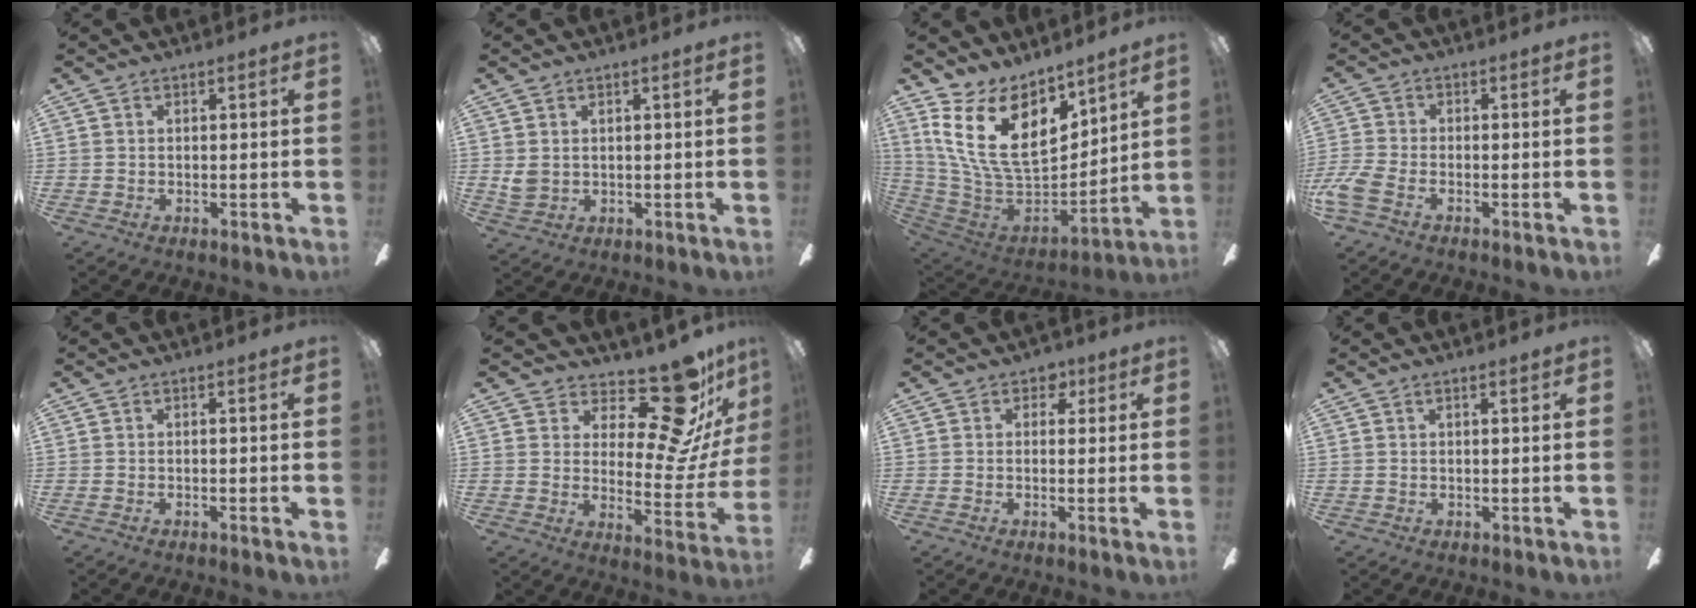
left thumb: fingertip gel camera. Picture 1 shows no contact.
{"total": 2.6, "force": [1.0, 1.8, 1.6], "torque": [-0.033, 0.003, 0.020]}
{"total": 22.4, "force": [10.5, 12.6, 15.2], "torque": [-0.300, -0.065, 0.194]}
{"total": 5.3, "force": [-2.5, 2.1, 4.2], "torque": [-0.099, -0.002, -0.048]}
{"total": 1.1, "force": [-0.2, -0.2, 1.1], "torque": [-0.018, -0.002, -0.005]}
{"total": 16.8, "force": [11.9, 5.6, 10.5], "torque": [-0.150, -0.106, 0.198]}
{"total": 3.2, "force": [1.4, 1.9, 2.1], "torque": [-0.012, -0.004, 0.017]}
{"total": 1.4, "force": [0.7, 0.1, 1.2], "torque": [-0.025, -0.001, 0.012]}